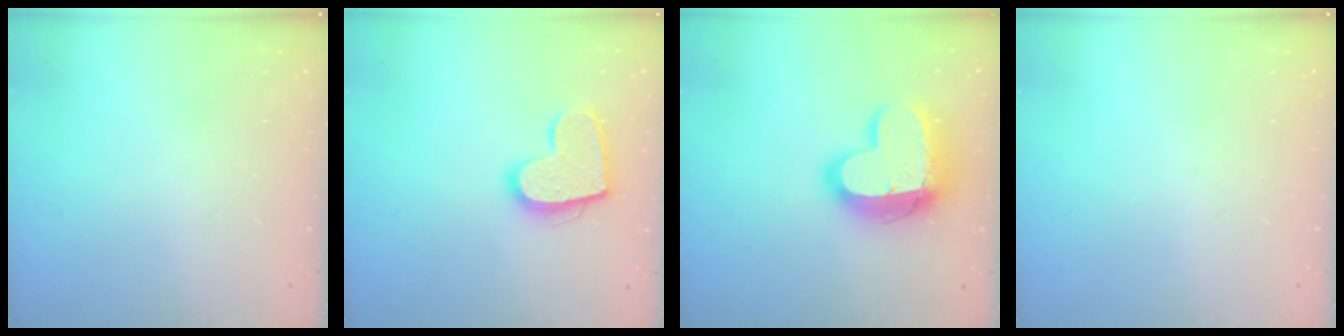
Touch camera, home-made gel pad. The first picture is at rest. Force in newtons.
{"total": 13.9, "press": 13.9, "slide": 0.9}
{"total": 17.2, "press": 17.1, "slide": 1.5}
{"total": 0.0}